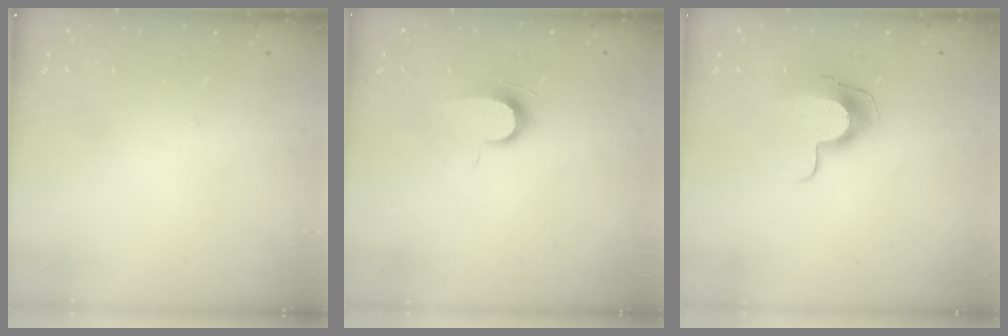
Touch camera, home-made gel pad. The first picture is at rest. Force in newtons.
{"total": 6.4, "press": 6.3, "slide": 0.7}
{"total": 9.9, "press": 9.9, "slide": 0.4}